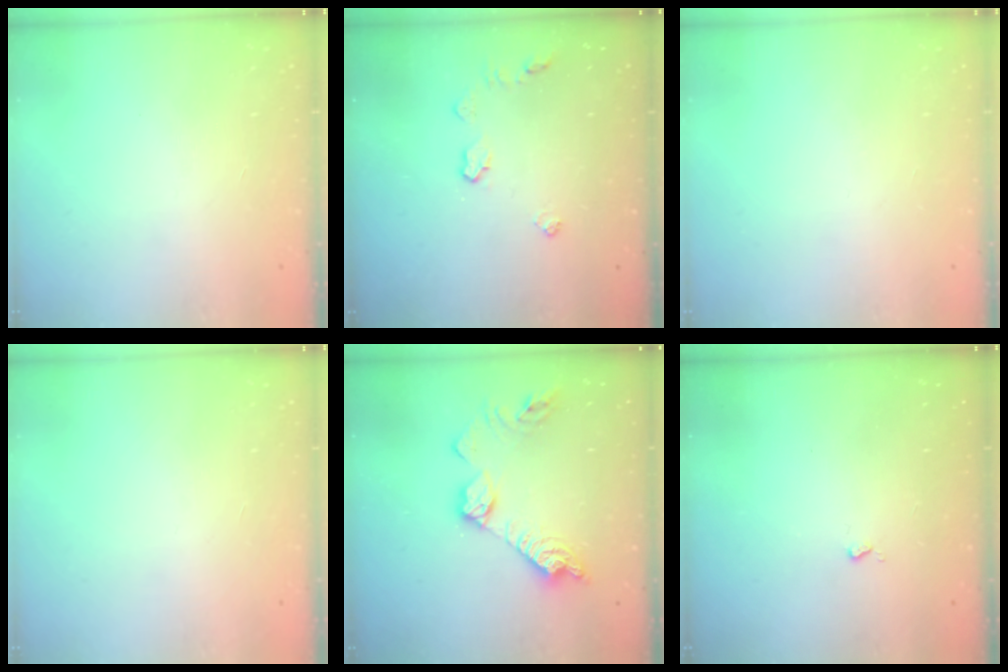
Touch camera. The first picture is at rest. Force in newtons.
{"total": 5.8, "press": 5.8, "slide": 0.6}
{"total": 0.0}
{"total": 0.0}
{"total": 14.7, "press": 14.6, "slide": 1.1}
{"total": 2.5, "press": 2.4, "slide": 0.5}